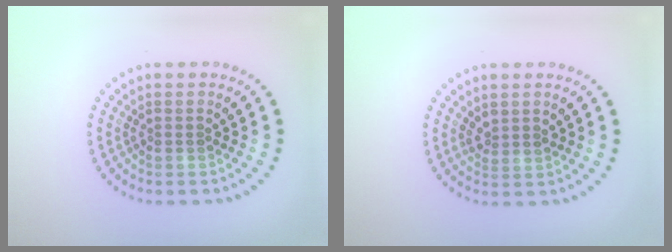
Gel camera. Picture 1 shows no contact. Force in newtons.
{"total": 1.2, "press": 1.1, "slide": 0.6}